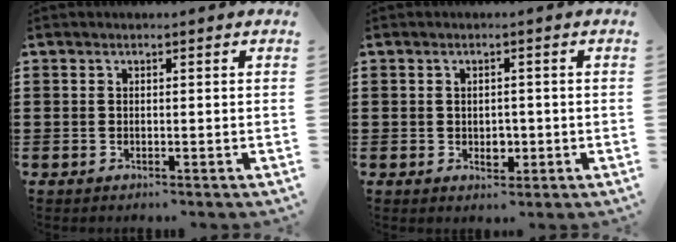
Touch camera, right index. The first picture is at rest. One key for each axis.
{"total": 2.4, "fx": -0.3, "fy": 1.5, "fz": 1.8, "tx": -0.034, "ty": 0.004, "tz": -0.007}